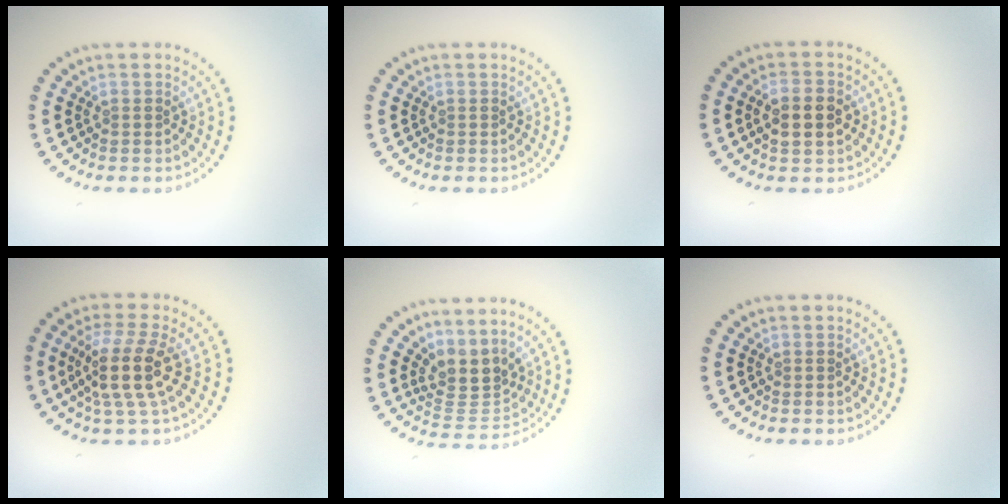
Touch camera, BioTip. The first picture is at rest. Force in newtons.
{"total": 0.0}
{"total": 3.1, "press": 3.1, "slide": 0.3}
{"total": 4.4, "press": 3.5, "slide": 2.6}
{"total": 3.3, "press": 2.5, "slide": 2.3}
{"total": 0.0}